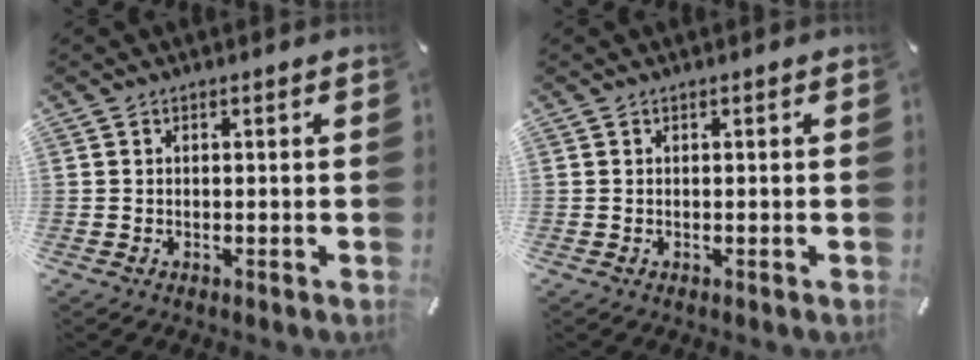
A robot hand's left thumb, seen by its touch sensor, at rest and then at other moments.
{"total": 0.0}